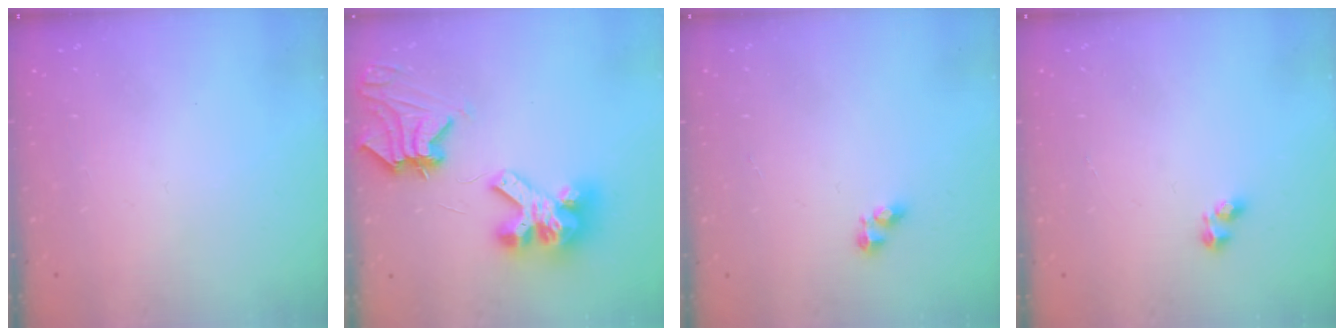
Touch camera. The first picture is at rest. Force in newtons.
{"total": 12.4, "press": 12.3, "slide": 1.4}
{"total": 3.2, "press": 3.2, "slide": 0.4}
{"total": 2.5, "press": 2.3, "slide": 0.9}